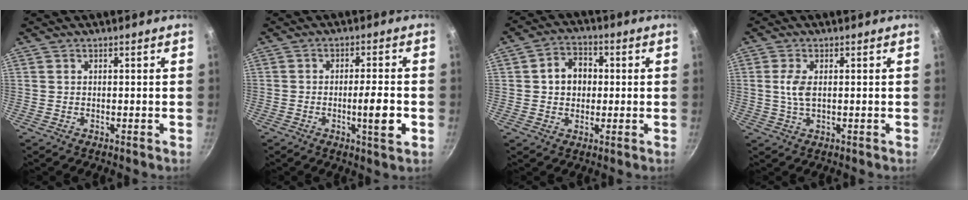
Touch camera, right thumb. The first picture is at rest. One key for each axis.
{"total": 6.6, "fx": -1.8, "fy": 1.2, "fz": 6.3, "tx": -0.092, "ty": 0.014, "tz": -0.025}
{"total": 7.2, "fx": 0.6, "fy": 5.9, "fz": 4.1, "tx": -0.036, "ty": 0.010, "tz": 0.002}
{"total": 4.0, "fx": 0.5, "fy": 1.9, "fz": 3.5, "tx": -0.076, "ty": 0.001, "tz": 0.010}